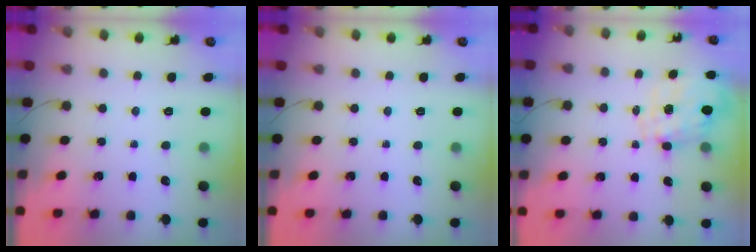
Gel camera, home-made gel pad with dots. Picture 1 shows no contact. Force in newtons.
{"total": 0.0}
{"total": 1.0, "press": 0.9, "slide": 0.5}